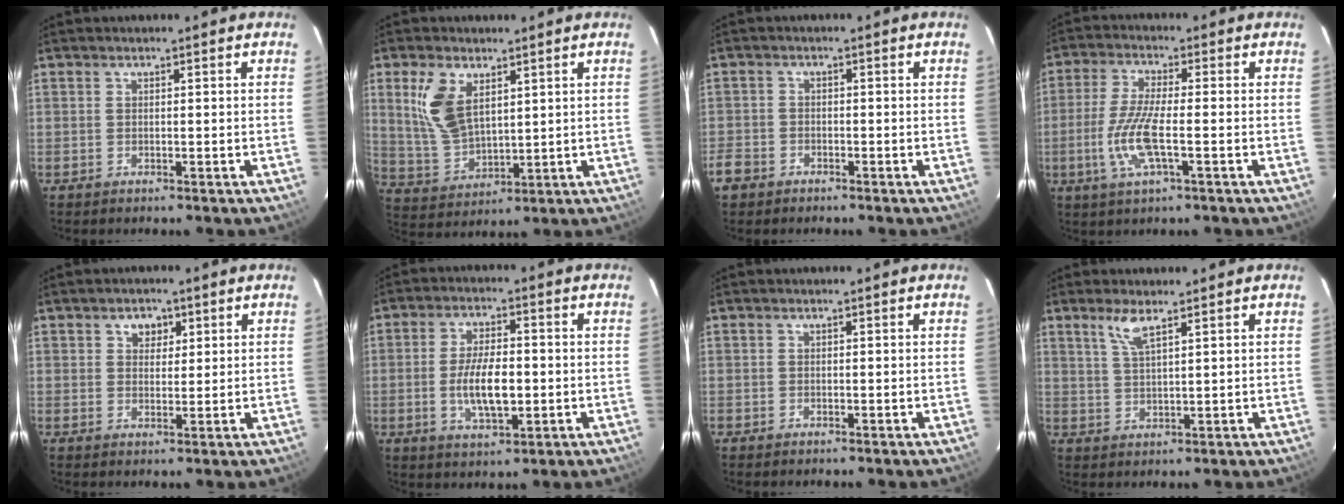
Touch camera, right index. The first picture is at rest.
{"total": 10.2, "force": [4.3, 5.7, 7.3], "torque": [-0.150, 0.006, 0.100]}
{"total": 4.7, "force": [-3.0, 3.5, 1.2], "torque": [-0.040, 0.004, -0.058]}
{"total": 8.9, "force": [-2.4, 1.7, 8.4], "torque": [-0.180, -0.006, -0.050]}
{"total": 3.0, "force": [1.6, 2.2, 1.3], "torque": [-0.012, 0.006, 0.026]}
{"total": 8.9, "force": [-1.4, 3.6, 7.9], "torque": [-0.153, -0.004, -0.021]}
{"total": 0.0}
{"total": 4.0, "force": [2.8, 0.3, 2.8], "torque": [-0.059, -0.001, 0.057]}